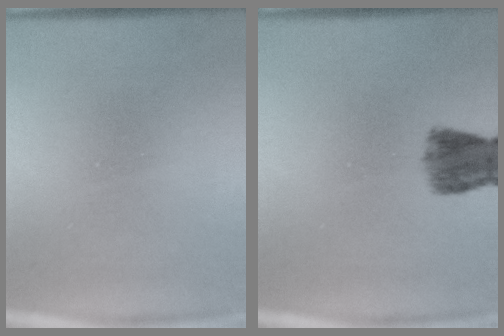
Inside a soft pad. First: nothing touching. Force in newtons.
{"total": 5.3}